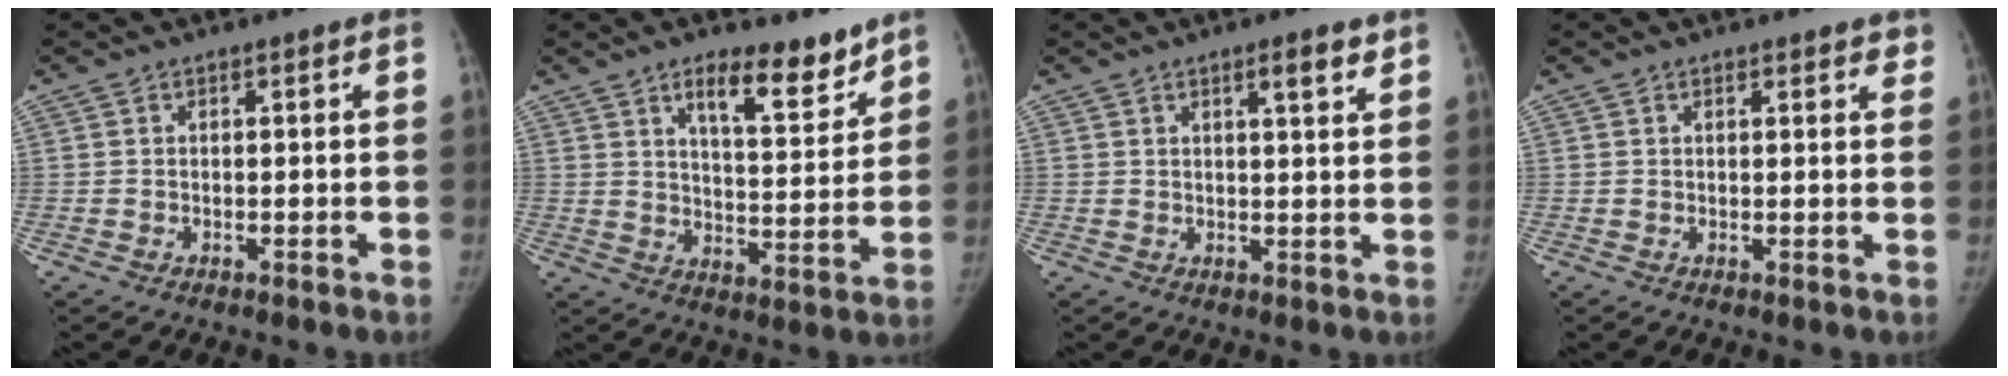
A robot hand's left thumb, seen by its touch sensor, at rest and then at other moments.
{"total": 11.0, "force": [7.7, 3.9, 6.7], "torque": [-0.075, -0.057, 0.124]}
{"total": 4.0, "force": [2.5, 0.8, 3.1], "torque": [-0.040, -0.015, 0.036]}
{"total": 2.8, "force": [2.2, 1.0, 1.5], "torque": [0.002, -0.004, 0.020]}